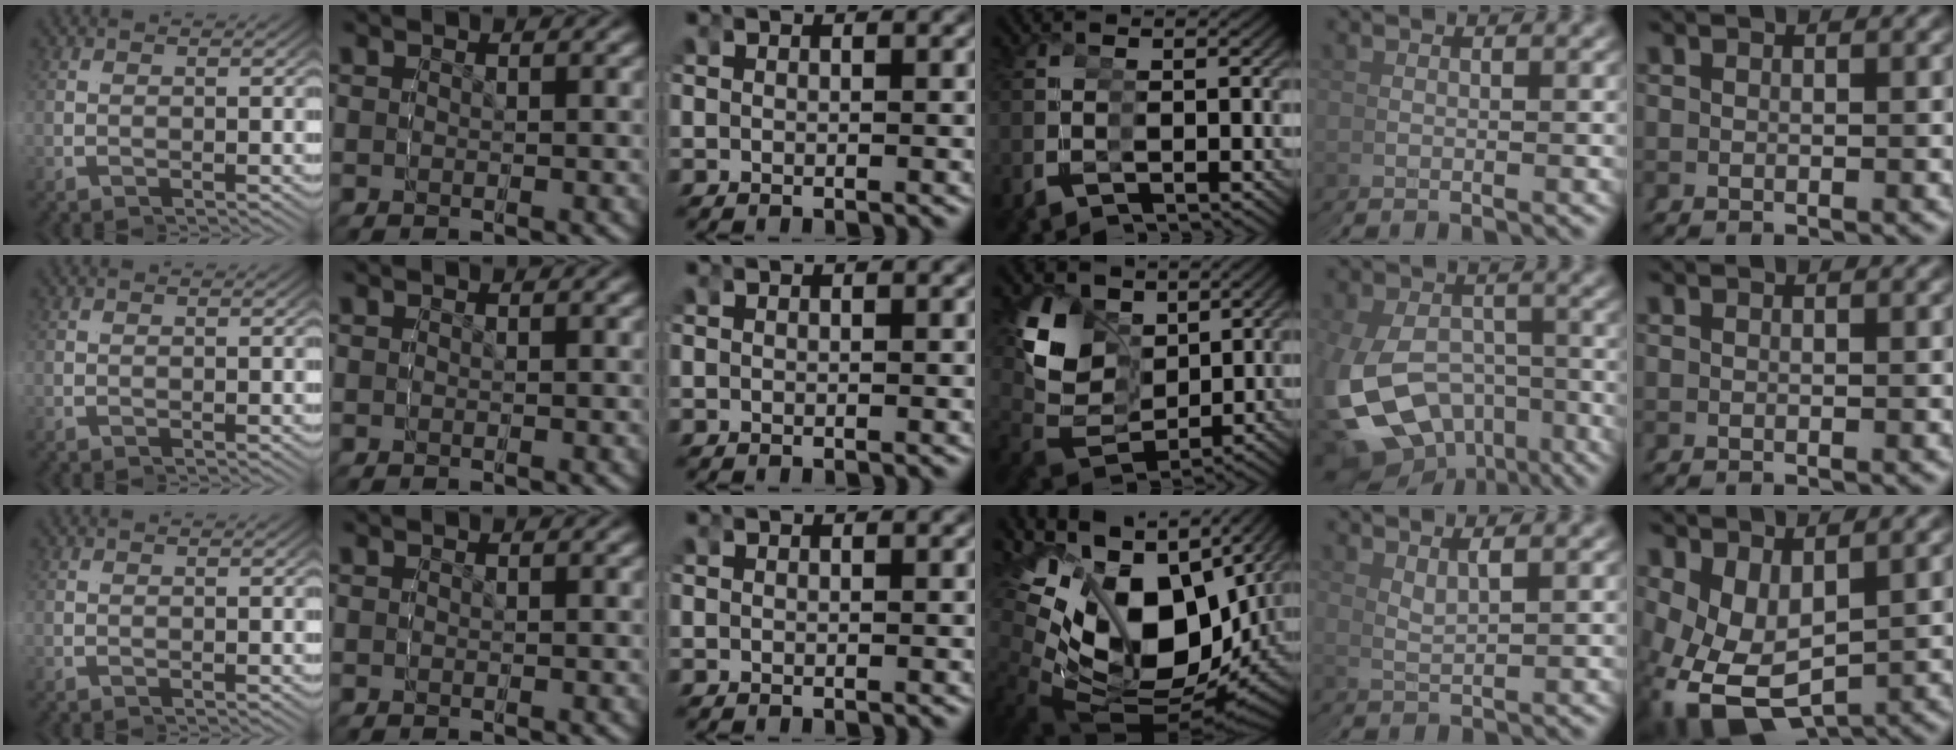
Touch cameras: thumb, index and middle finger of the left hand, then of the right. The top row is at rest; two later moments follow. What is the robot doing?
{"motion": "grasp_and_lifting", "object": "glasses"}